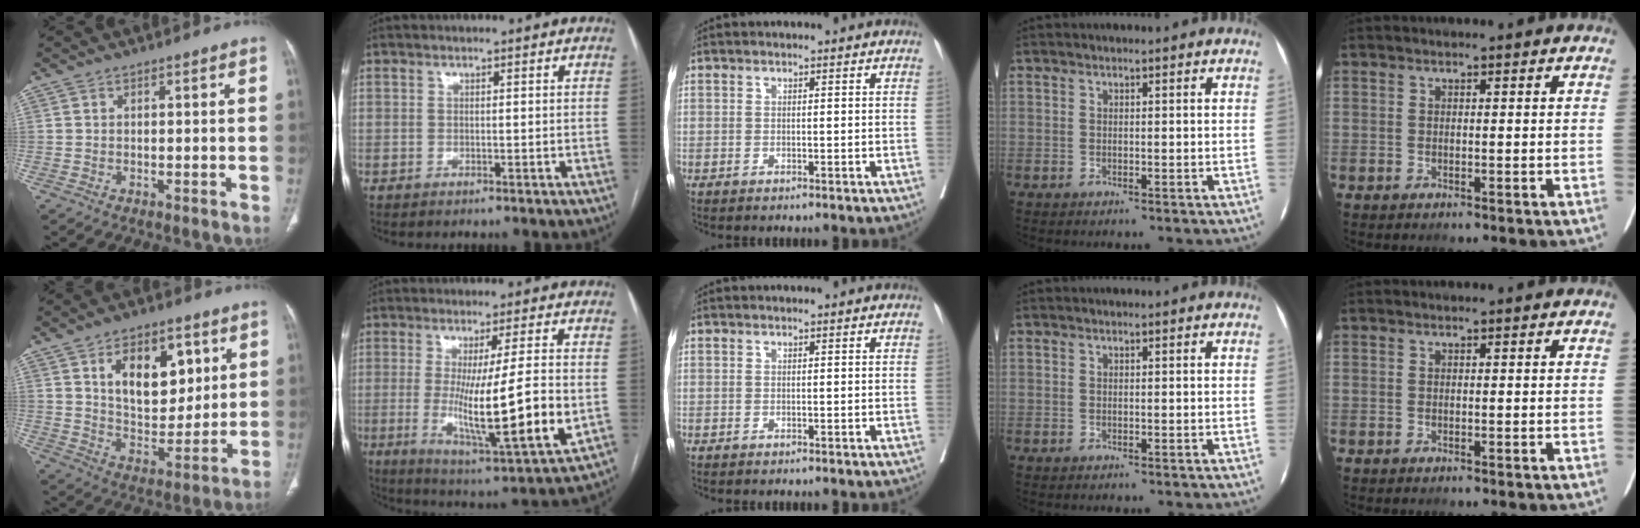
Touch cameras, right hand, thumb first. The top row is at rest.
{"thumb": {"total": 15.4, "force": [5.6, 9.1, 11.1], "torque": [-0.122, -0.030, 0.101]}, "index": {"total": 16.3, "force": [-1.8, 0.4, 16.2], "torque": [-0.281, -0.038, -0.024]}}